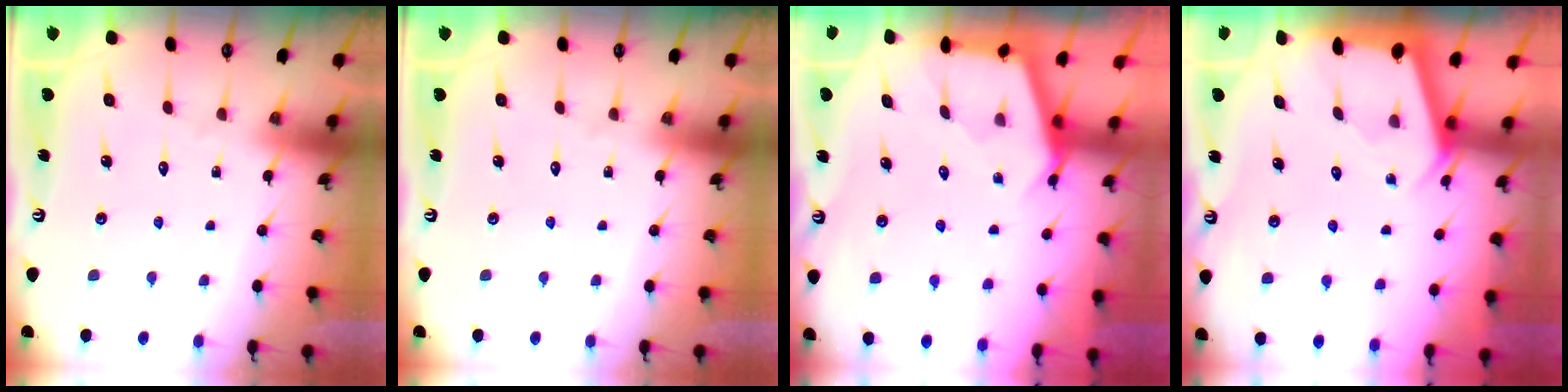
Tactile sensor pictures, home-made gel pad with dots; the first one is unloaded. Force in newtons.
{"total": 0.0}
{"total": 2.9, "press": 2.9, "slide": 0.4}
{"total": 2.4, "press": 2.4, "slide": 0.3}